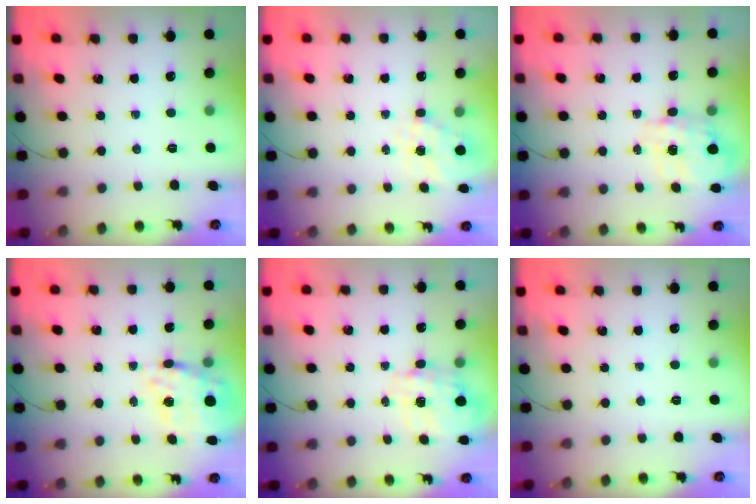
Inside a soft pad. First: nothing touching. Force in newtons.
{"total": 5.3, "press": 5.2, "slide": 1.0}
{"total": 3.6, "press": 3.5, "slide": 1.0}
{"total": 15.9, "press": 15.5, "slide": 3.6}
{"total": 3.6, "press": 3.5, "slide": 1.0}
{"total": 0.0}